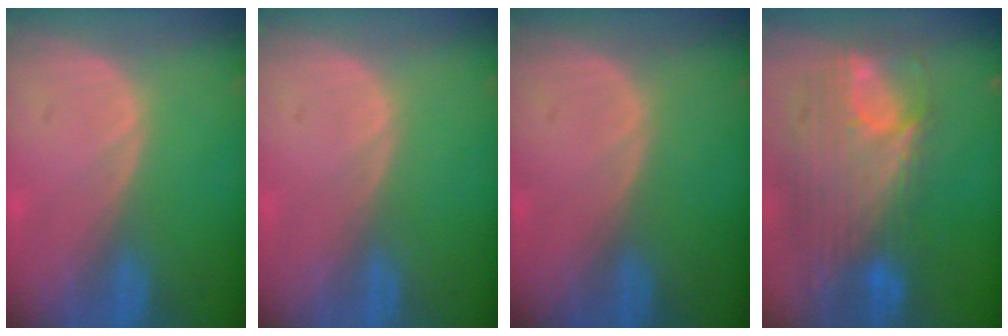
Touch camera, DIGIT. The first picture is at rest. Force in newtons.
{"total": 0.0}
{"total": 0.0}
{"total": 12.1, "press": 10.3, "slide": 6.4}